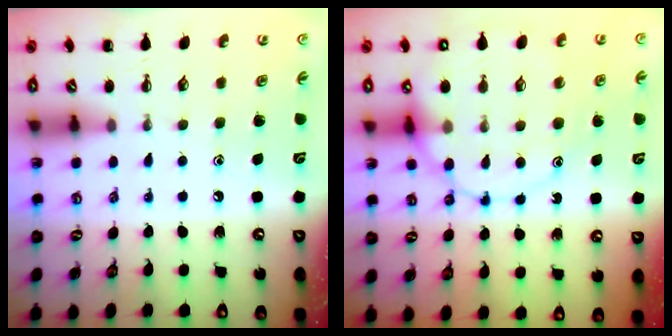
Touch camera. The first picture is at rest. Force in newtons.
{"total": 14.5, "press": 14.4, "slide": 2.1}